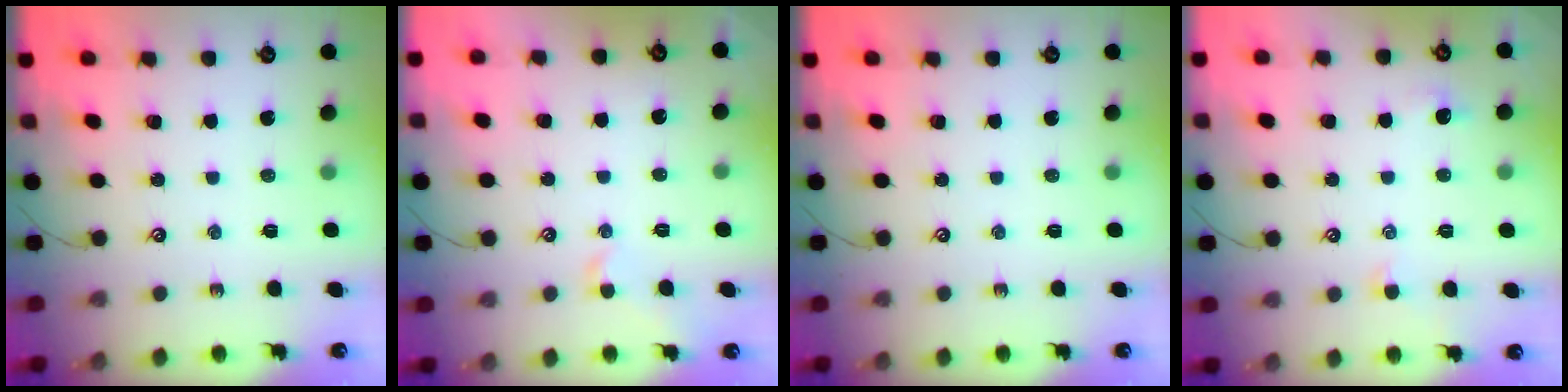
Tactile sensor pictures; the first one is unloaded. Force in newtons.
{"total": 0.6, "press": 0.2, "slide": 0.6}
{"total": 0.0}
{"total": 1.0, "press": 0.9, "slide": 0.6}